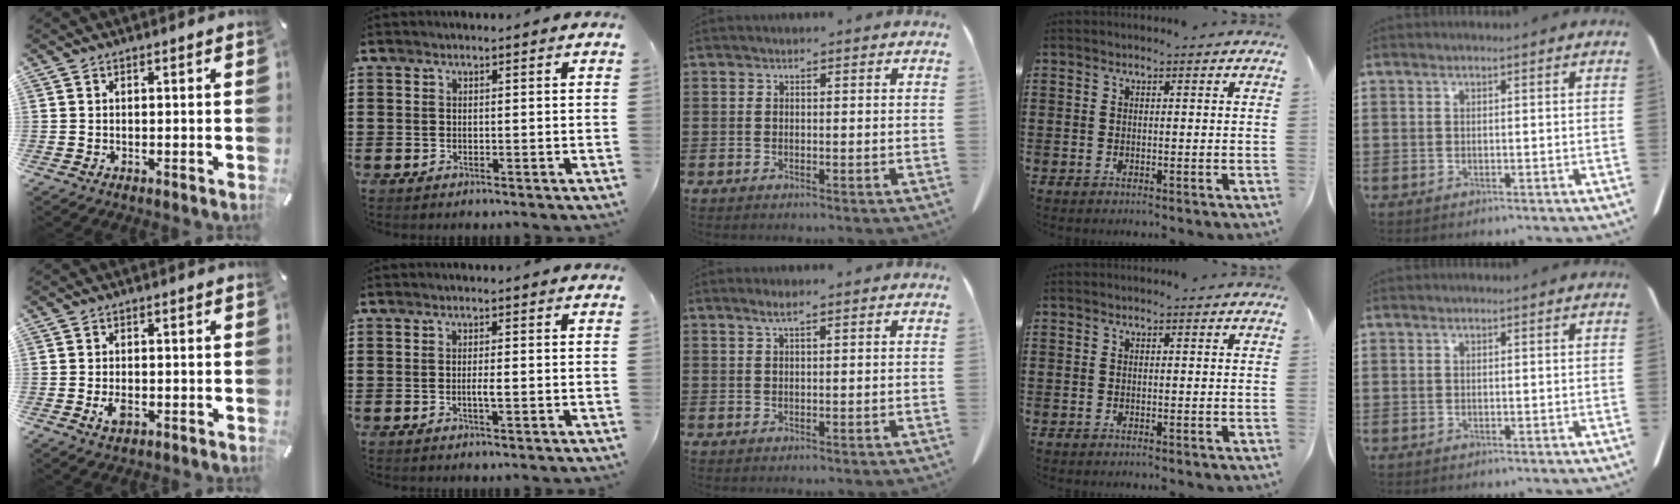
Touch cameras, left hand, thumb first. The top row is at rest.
{"thumb": {"total": 2.8, "force": [-0.7, 1.6, 2.2], "torque": [-0.052, -0.004, -0.015]}, "index": {"total": 1.7, "force": [-0.3, 0.1, 1.6], "torque": [-0.029, -0.002, -0.007]}, "middle": {"total": 1.6, "force": [1.1, 0.1, 1.2], "torque": [-0.025, 0.000, 0.020]}}